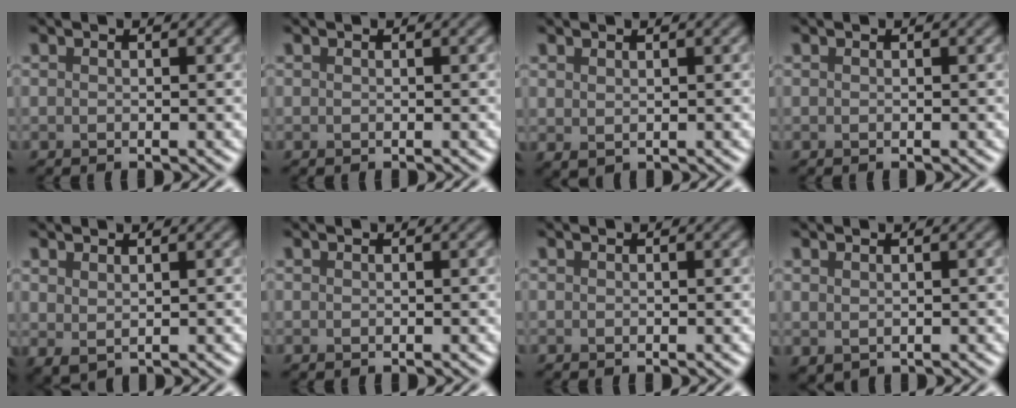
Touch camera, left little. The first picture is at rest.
{"total": 0.0}
{"total": 0.8, "force": [0.6, 0.3, 0.4], "torque": [-0.011, -0.001, 0.018]}
{"total": 0.0}
{"total": 1.3, "force": [0.9, 0.5, 0.8], "torque": [-0.019, -0.001, 0.023]}
{"total": 0.0}
{"total": 0.0}
{"total": 0.6, "force": [0.4, 0.4, 0.3], "torque": [-0.010, -0.001, 0.013]}